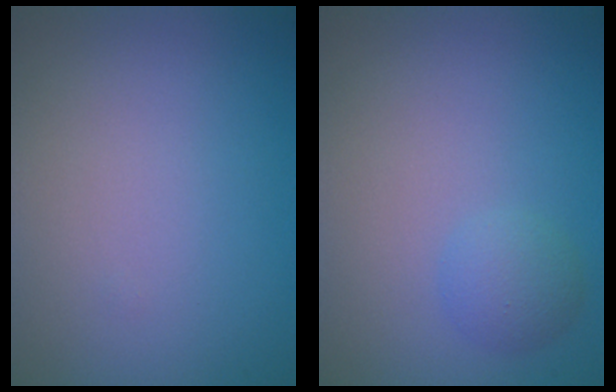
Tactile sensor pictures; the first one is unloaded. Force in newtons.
{"total": 1.7, "press": 1.7, "slide": 0.1}